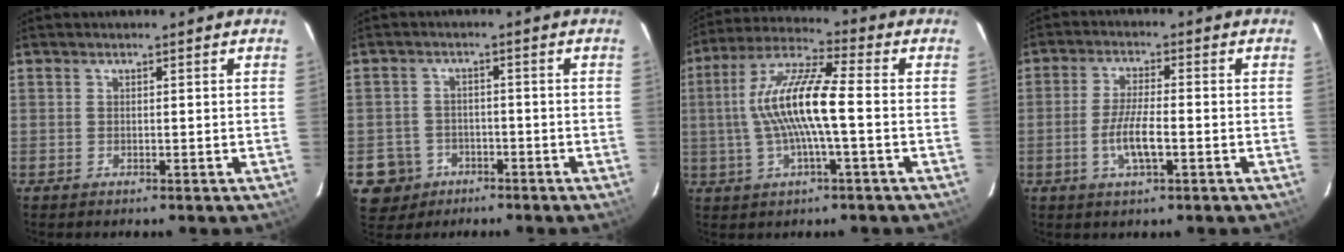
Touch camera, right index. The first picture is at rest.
{"total": 6.8, "force": [-3.0, 6.0, 0.6], "torque": [-0.034, 0.024, -0.043]}
{"total": 12.9, "force": [-0.7, 1.7, 12.8], "torque": [-0.252, 0.013, -0.018]}
{"total": 6.4, "force": [-2.1, 1.4, 5.9], "torque": [-0.118, -0.005, -0.042]}